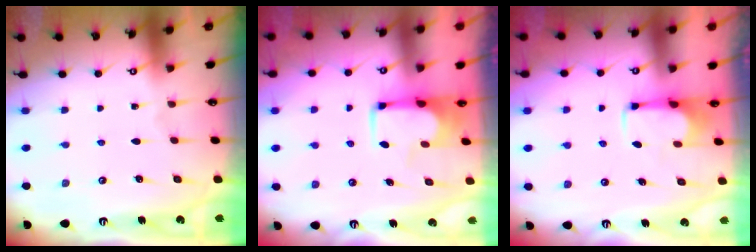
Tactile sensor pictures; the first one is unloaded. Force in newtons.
{"total": 3.8, "press": 3.7, "slide": 0.4}
{"total": 2.8, "press": 2.7, "slide": 0.9}